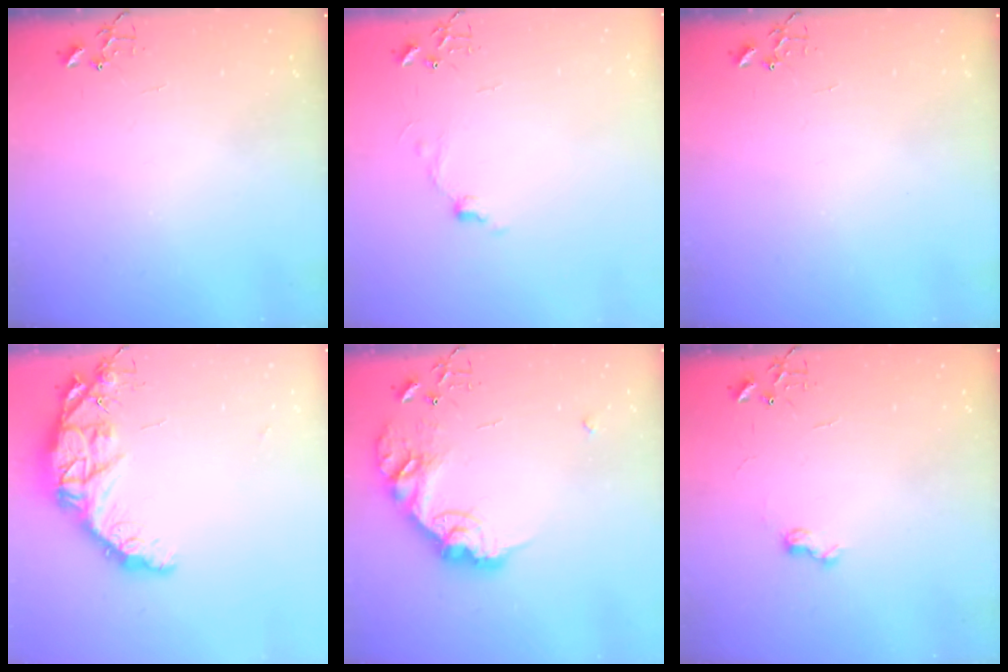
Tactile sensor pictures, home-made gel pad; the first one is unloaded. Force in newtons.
{"total": 6.8, "press": 6.8, "slide": 0.7}
{"total": 0.0}
{"total": 15.2, "press": 15.2, "slide": 1.2}
{"total": 18.3, "press": 18.3, "slide": 1.0}
{"total": 6.0, "press": 6.0, "slide": 0.7}